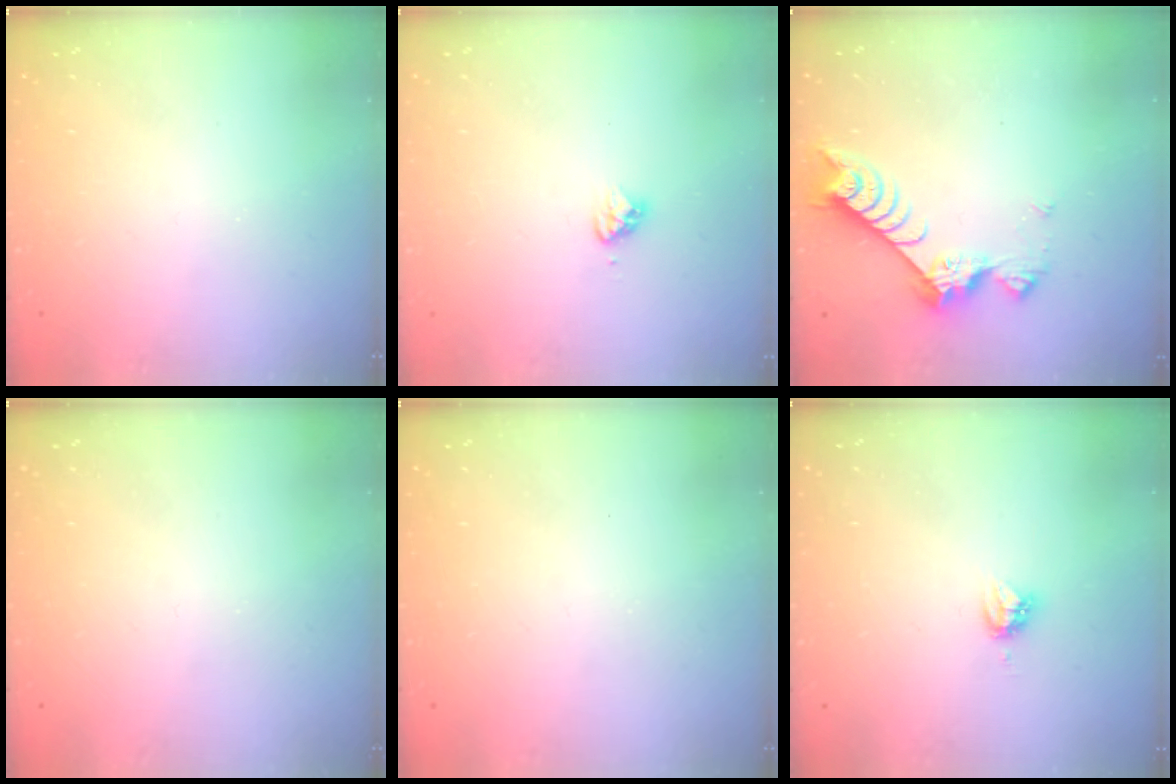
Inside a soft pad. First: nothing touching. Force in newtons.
{"total": 3.3, "press": 3.3, "slide": 0.2}
{"total": 9.0, "press": 9.0, "slide": 1.0}
{"total": 0.0}
{"total": 0.0}
{"total": 4.0, "press": 3.9, "slide": 0.7}